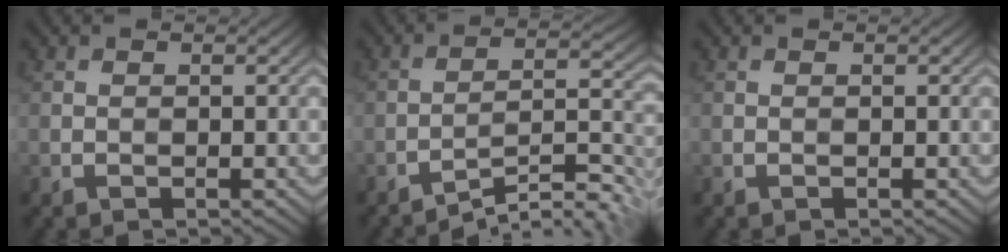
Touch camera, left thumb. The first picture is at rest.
{"total": 8.2, "force": [-5.9, 1.5, 5.4], "torque": [-0.083, 0.011, -0.097]}
{"total": 0.0}